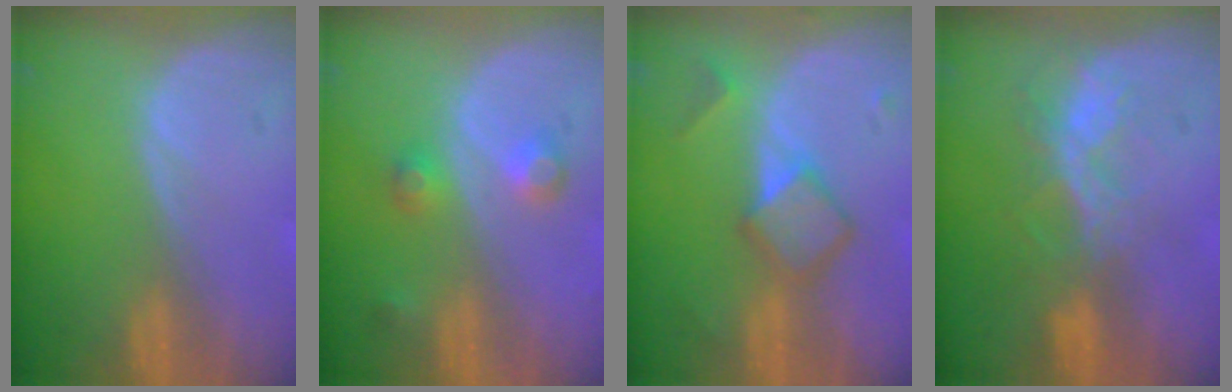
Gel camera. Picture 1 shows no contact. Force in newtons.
{"total": 3.8, "press": 3.8, "slide": 0.1}
{"total": 5.3, "press": 5.3, "slide": 0.1}
{"total": 6.6, "press": 5.7, "slide": 3.2}